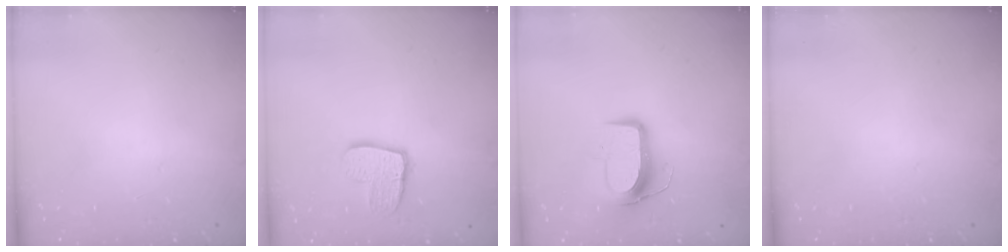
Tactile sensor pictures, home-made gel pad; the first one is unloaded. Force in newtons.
{"total": 10.8, "press": 10.7, "slide": 0.7}
{"total": 9.6, "press": 9.6, "slide": 0.7}
{"total": 0.0}